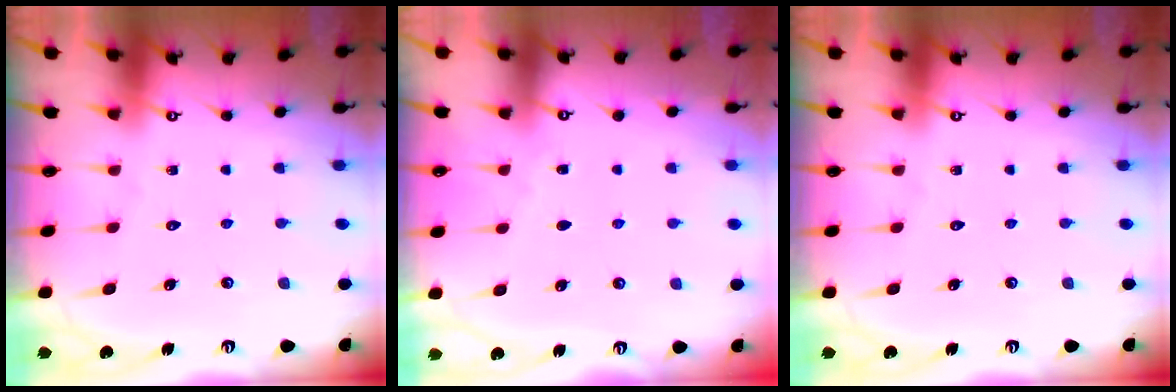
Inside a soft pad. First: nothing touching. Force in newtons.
{"total": 2.6, "press": 2.6, "slide": 0.3}
{"total": 0.0}